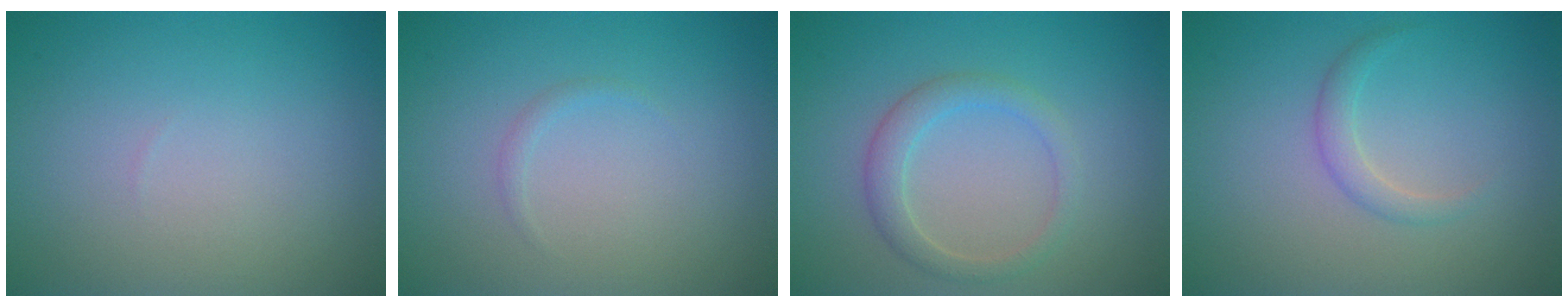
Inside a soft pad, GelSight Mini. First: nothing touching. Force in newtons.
{"total": 0.6, "press": 0.6, "slide": 0.1}
{"total": 2.4, "press": 2.4, "slide": 0.0}
{"total": 1.4, "press": 1.4, "slide": 0.1}